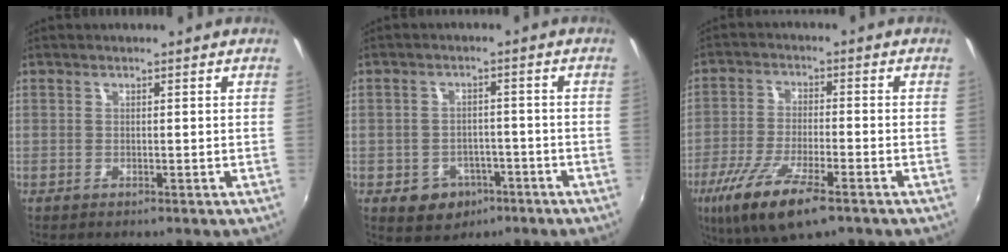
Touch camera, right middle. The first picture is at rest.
{"total": 7.0, "force": [-3.4, 5.7, 2.2], "torque": [-0.058, 0.008, -0.032]}
{"total": 13.1, "force": [-7.8, 3.6, 10.0], "torque": [-0.215, -0.040, -0.147]}